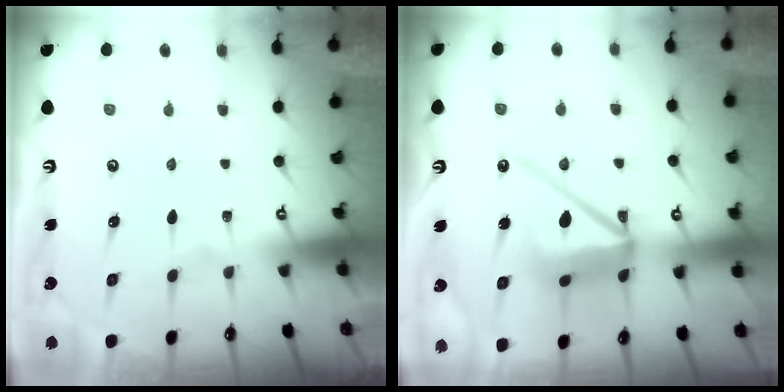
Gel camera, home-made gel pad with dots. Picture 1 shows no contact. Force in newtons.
{"total": 13.6, "press": 13.5, "slide": 1.9}